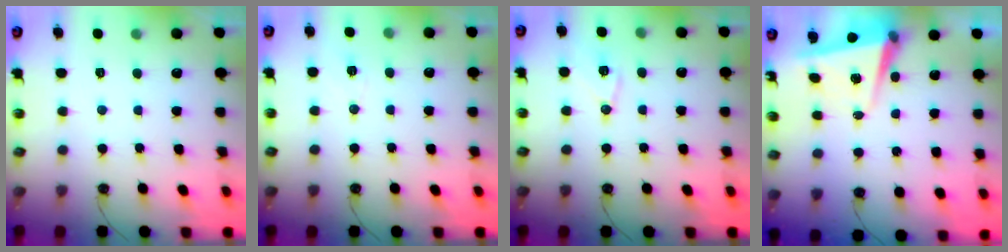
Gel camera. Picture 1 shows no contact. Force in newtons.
{"total": 3.6, "press": 2.5, "slide": 2.6}
{"total": 9.3, "press": 9.1, "slide": 1.9}
{"total": 5.0, "press": 4.7, "slide": 1.8}